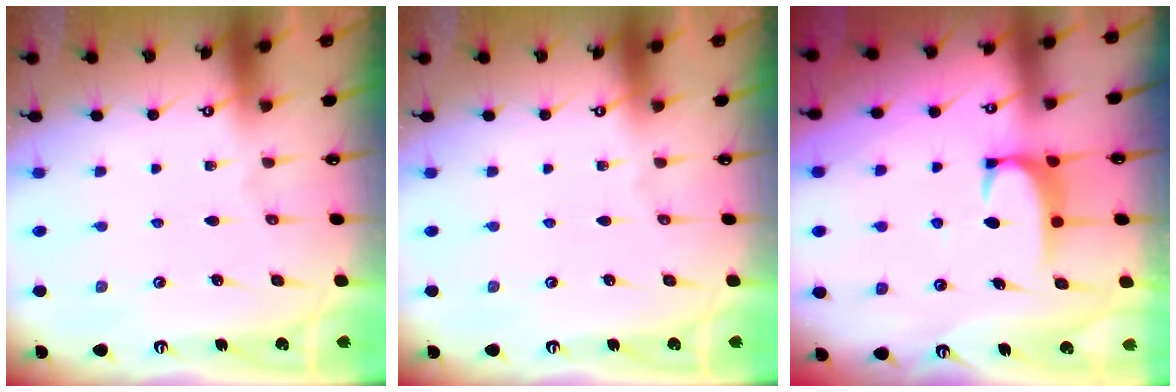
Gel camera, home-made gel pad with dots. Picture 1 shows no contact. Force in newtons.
{"total": 0.0}
{"total": 2.0, "press": 1.9, "slide": 0.6}